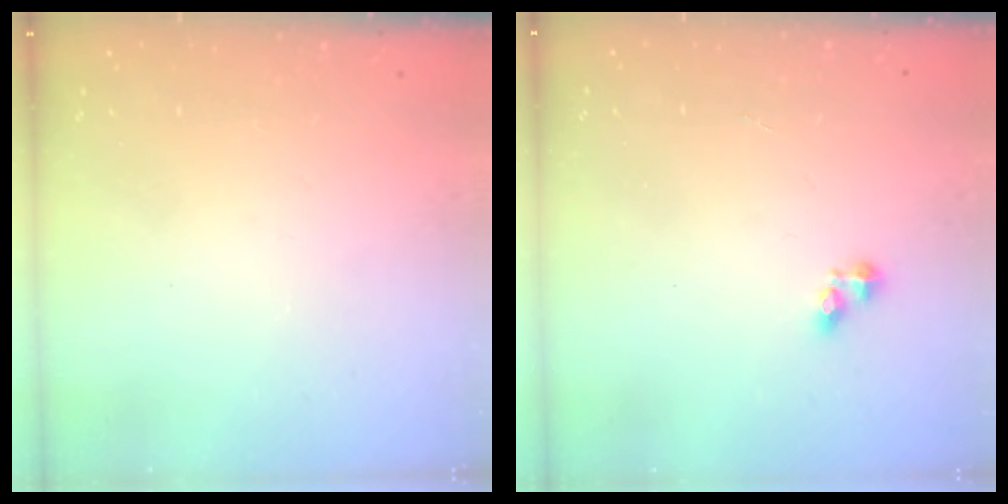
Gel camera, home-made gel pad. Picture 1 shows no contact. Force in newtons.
{"total": 2.1, "press": 2.1, "slide": 0.3}